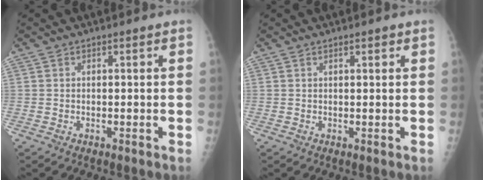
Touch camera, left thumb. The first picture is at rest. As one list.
[{"total": 1.2, "force": [0.7, 0.6, 0.8], "torque": [-0.007, 0.000, 0.007]}]